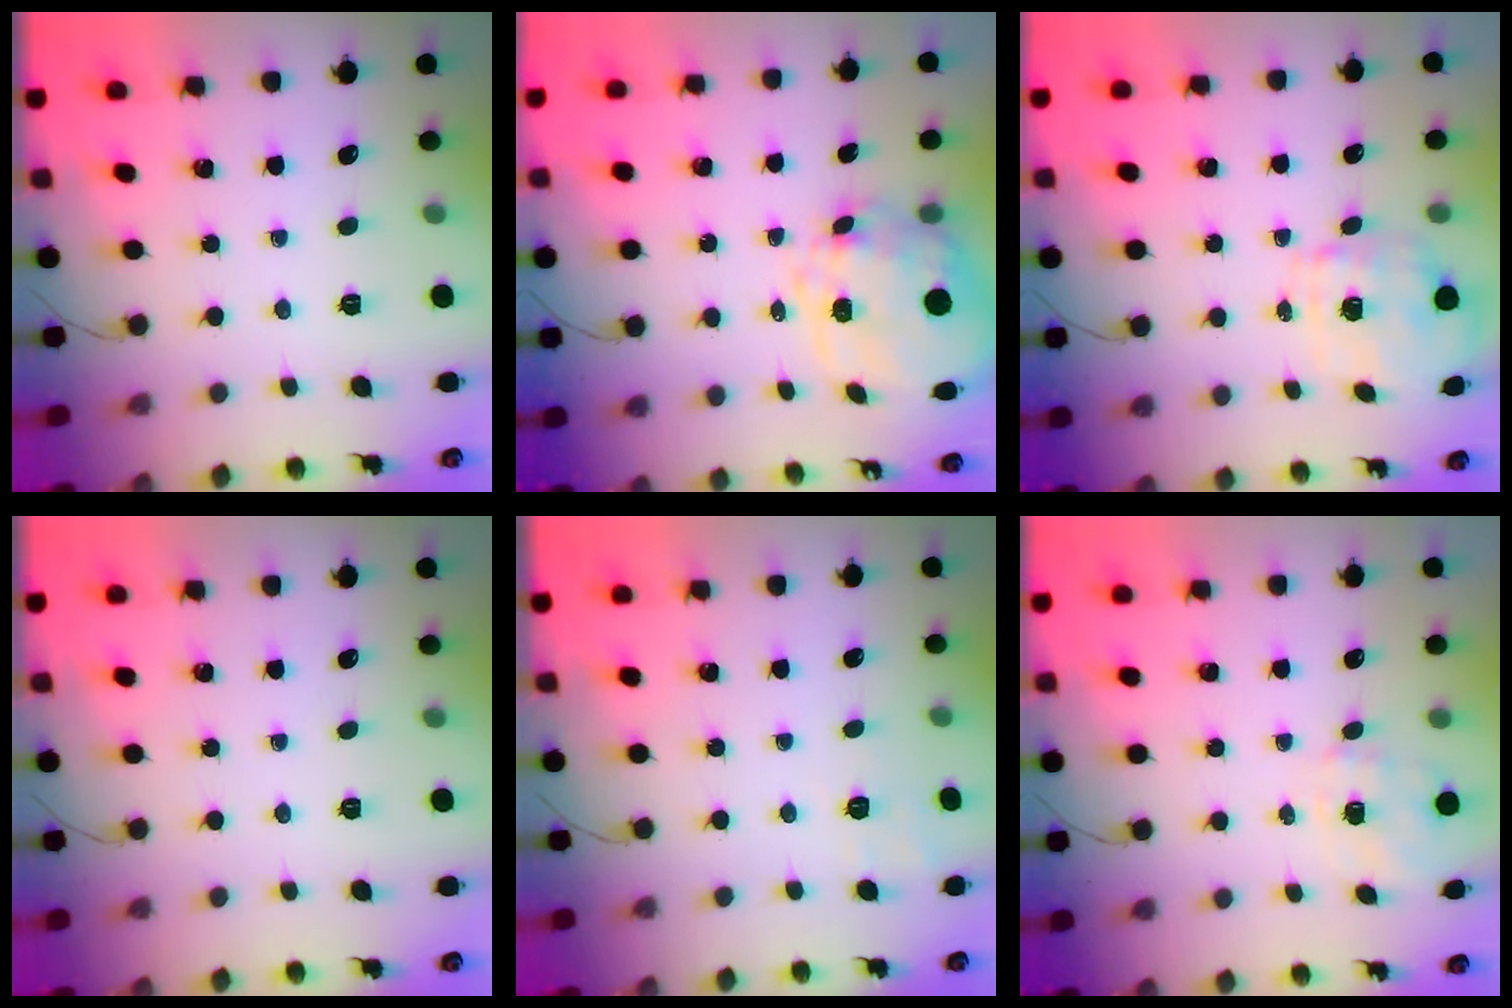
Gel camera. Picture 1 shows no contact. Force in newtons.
{"total": 13.7, "press": 13.5, "slide": 2.6}
{"total": 1.7, "press": 1.6, "slide": 0.5}
{"total": 0.0}
{"total": 1.8, "press": 0.5, "slide": 1.7}
{"total": 4.5, "press": 4.4, "slide": 1.1}